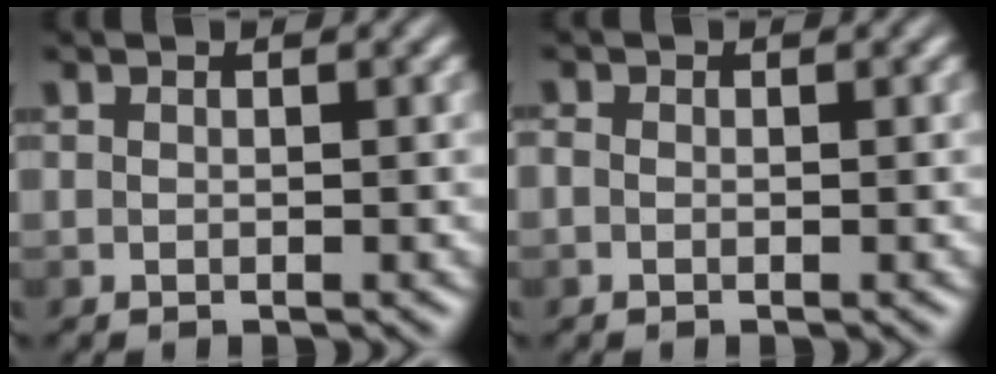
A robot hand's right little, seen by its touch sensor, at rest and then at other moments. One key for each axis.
{"total": 0.5, "fx": -0.2, "fy": 0.4, "fz": 0.3, "tx": -0.005, "ty": -0.005, "tz": -0.005}